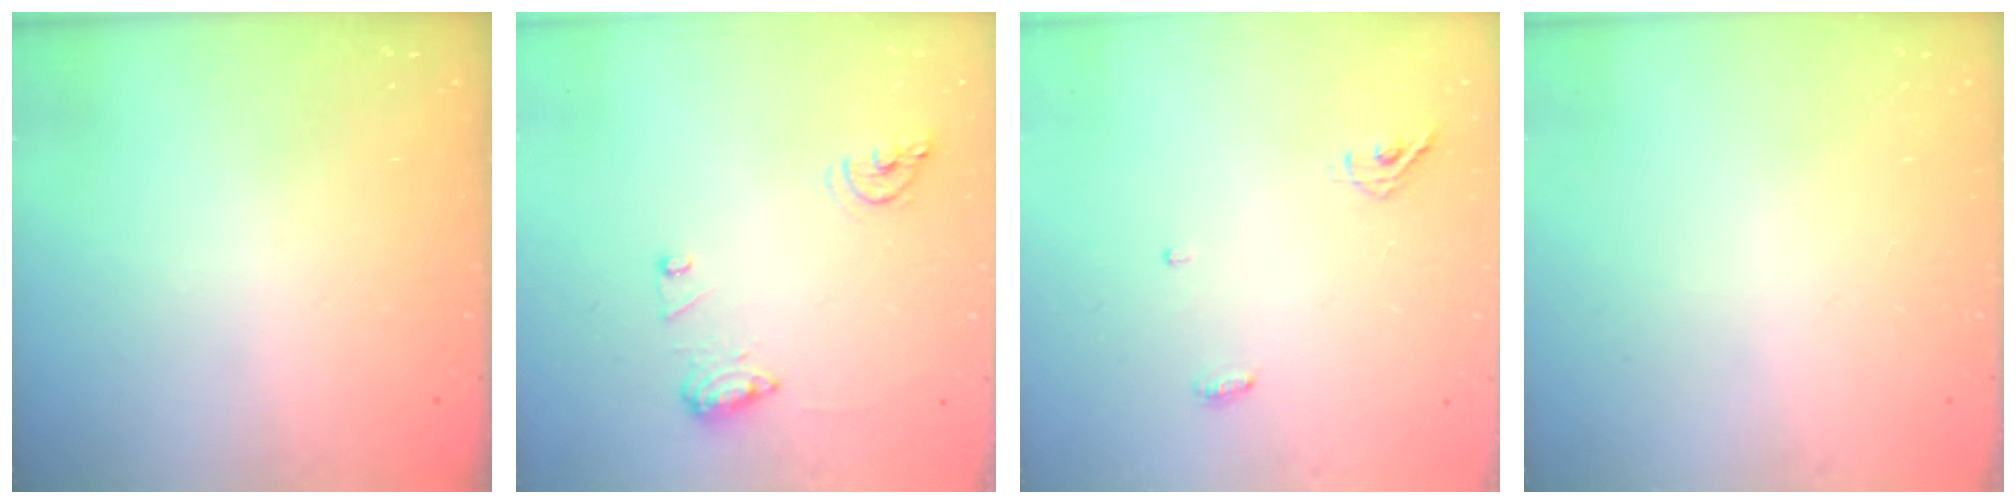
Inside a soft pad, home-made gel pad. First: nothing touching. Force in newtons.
{"total": 10.4, "press": 10.4, "slide": 1.0}
{"total": 4.9, "press": 4.8, "slide": 1.0}
{"total": 0.0}